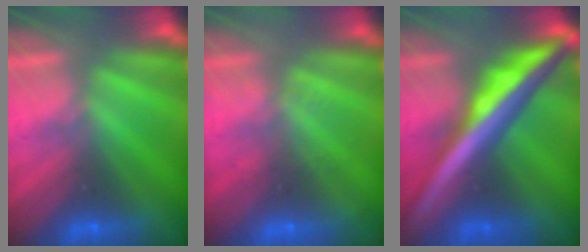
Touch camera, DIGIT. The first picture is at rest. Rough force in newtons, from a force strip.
{"total": 1.9}
{"total": 6.8}